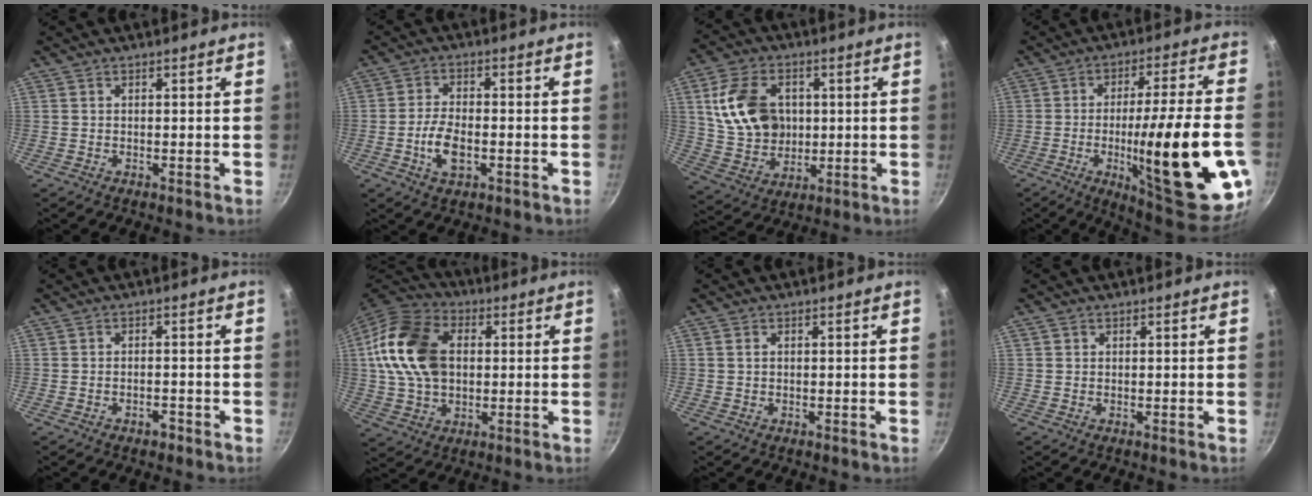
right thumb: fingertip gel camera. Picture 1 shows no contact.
{"total": 6.7, "force": [-1.9, 3.4, 5.4], "torque": [-0.103, 0.014, -0.039]}
{"total": 15.1, "force": [2.8, 11.3, 9.6], "torque": [-0.156, -0.006, 0.061]}
{"total": 26.5, "force": [-6.8, 5.2, 25.1], "torque": [-0.345, 0.010, -0.087]}
{"total": 1.8, "force": [-1.2, 0.9, 0.9], "torque": [-0.009, 0.014, -0.014]}
{"total": 17.9, "force": [2.6, 12.7, 12.4], "torque": [-0.219, 0.019, 0.039]}
{"total": 1.0, "force": [0.2, 0.7, 0.6], "torque": [-0.010, 0.003, 0.004]}
{"total": 0.7, "force": [0.3, 0.6, 0.1], "torque": [0.001, 0.002, 0.002]}